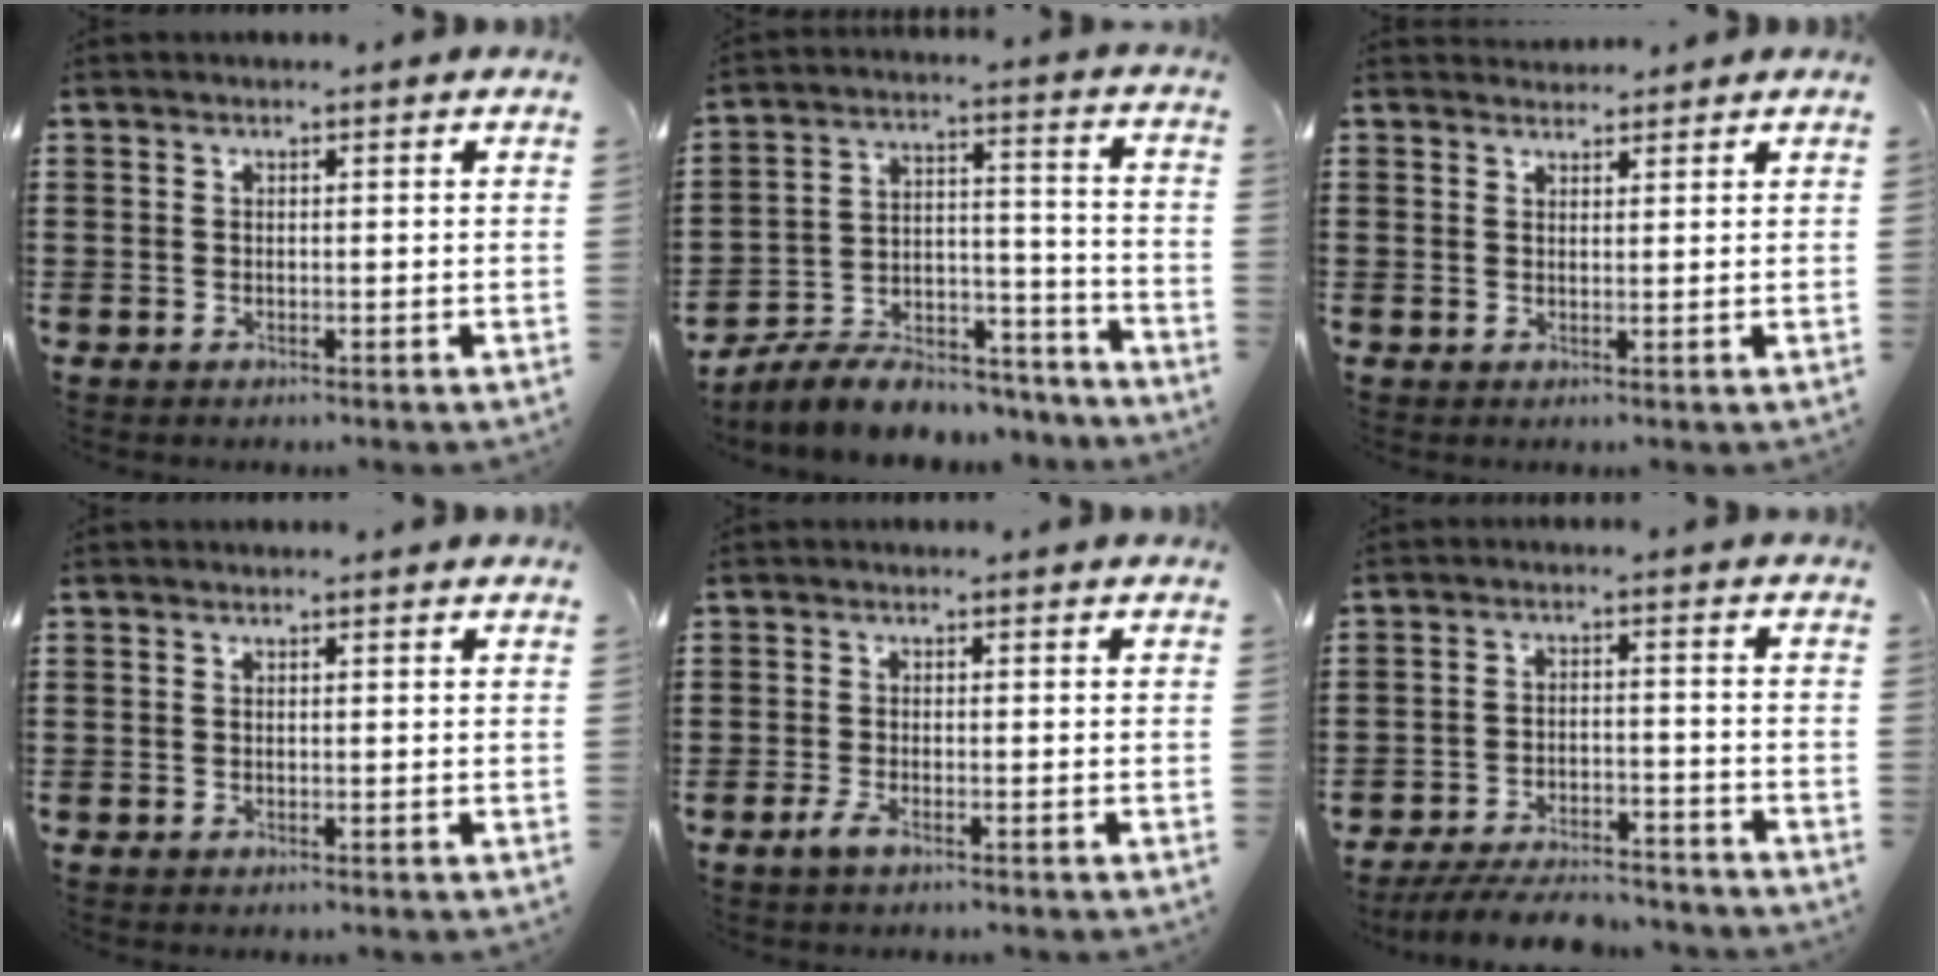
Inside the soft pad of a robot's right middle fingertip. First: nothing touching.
{"total": 7.8, "force": [-7.2, 2.3, 2.0], "torque": [-0.035, 0.020, -0.139]}
{"total": 1.8, "force": [1.7, 0.5, -0.2], "torque": [0.000, 0.005, 0.034]}
{"total": 0.0}
{"total": 2.0, "force": [-1.3, 0.5, 1.5], "torque": [-0.041, -0.003, -0.031]}
{"total": 6.2, "force": [-5.9, 0.9, 1.7], "torque": [-0.034, 0.004, -0.116]}